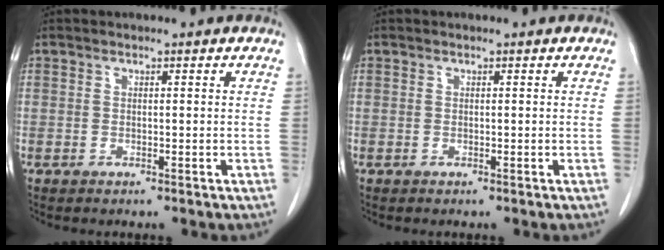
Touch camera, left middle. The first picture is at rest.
{"total": 0.0}